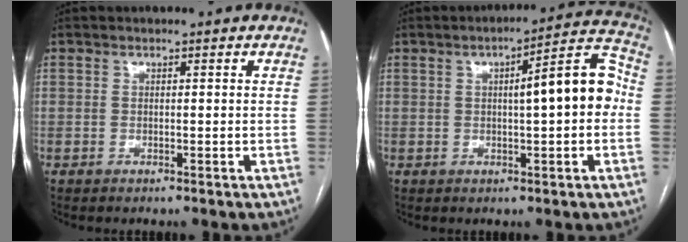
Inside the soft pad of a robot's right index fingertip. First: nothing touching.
{"total": 10.1, "force": [0.4, 1.8, 9.9], "torque": [-0.128, 0.035, 0.003]}